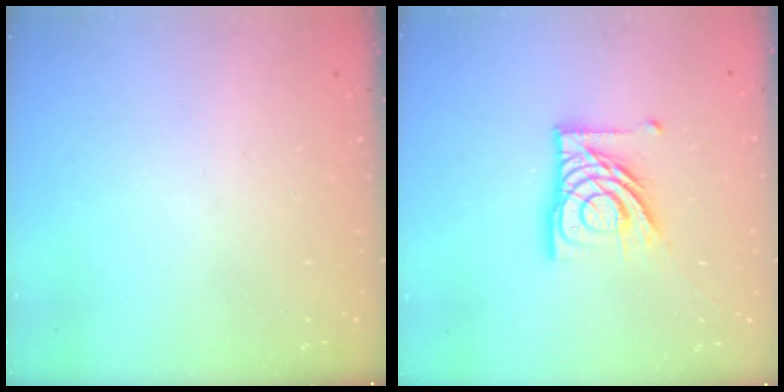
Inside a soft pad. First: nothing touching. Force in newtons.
{"total": 14.7, "press": 14.6, "slide": 1.7}